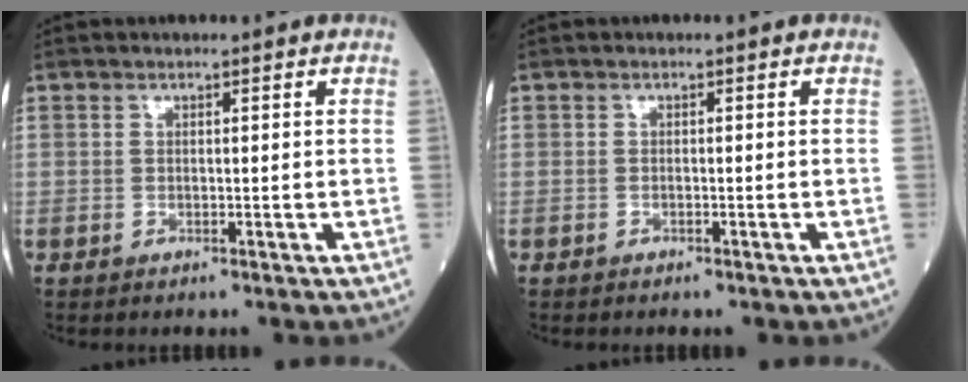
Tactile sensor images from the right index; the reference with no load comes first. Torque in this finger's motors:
{"motor_torque": [-0.40, -0.19, 0.14, 0.02]}